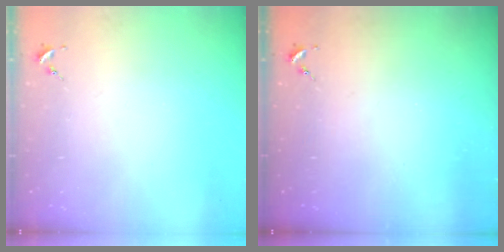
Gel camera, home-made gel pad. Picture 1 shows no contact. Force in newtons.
{"total": 0.0}